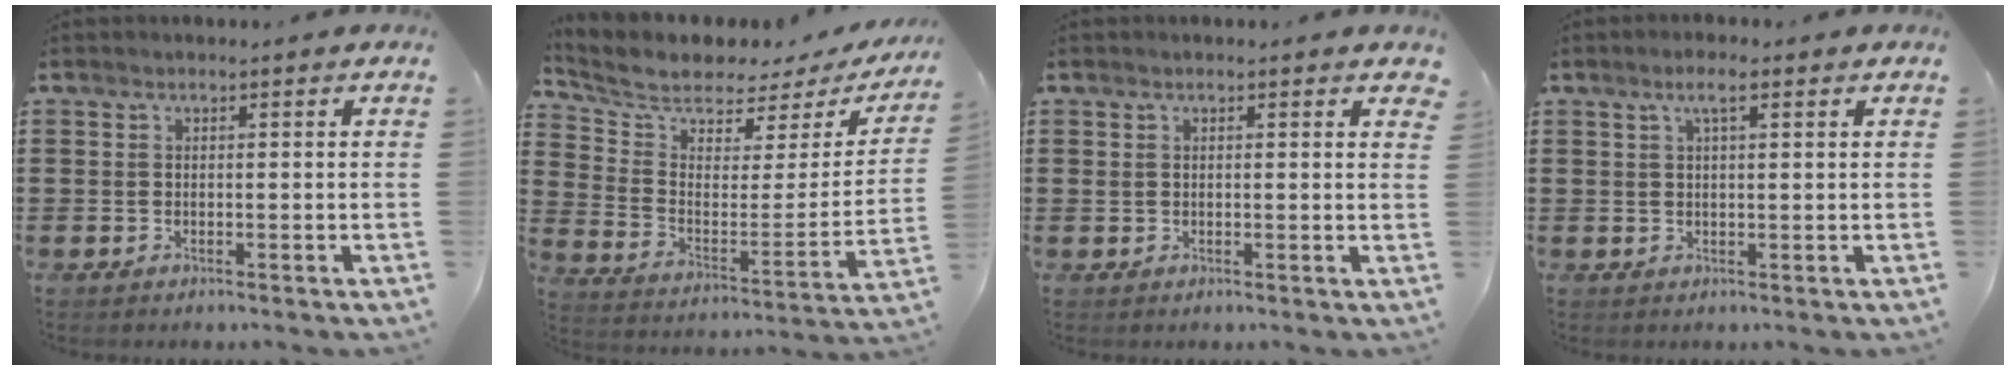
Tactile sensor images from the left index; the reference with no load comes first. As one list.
[{"total": 5.2, "force": [4.8, 1.7, 1.2], "torque": [-0.060, -0.042, 0.077]}, {"total": 1.1, "force": [0.7, 0.6, 0.7], "torque": [-0.017, 0.005, 0.012]}, {"total": 3.0, "force": [1.6, 0.5, 2.5], "torque": [-0.053, 0.006, 0.027]}]